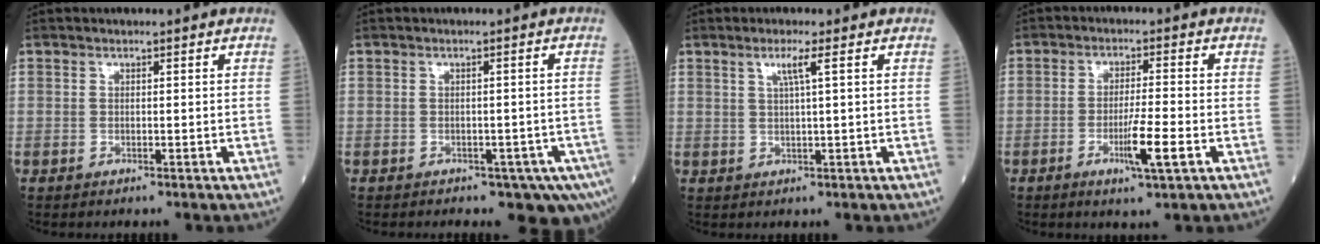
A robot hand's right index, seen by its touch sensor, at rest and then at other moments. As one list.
[{"total": 7.0, "force": [-4.8, 3.3, 4.0], "torque": [-0.028, 0.004, -0.063]}, {"total": 2.7, "force": [1.2, -0.5, 2.4], "torque": [-0.049, 0.000, 0.023]}, {"total": 7.1, "force": [-2.7, 0.0, 6.6], "torque": [-0.117, -0.012, -0.048]}]